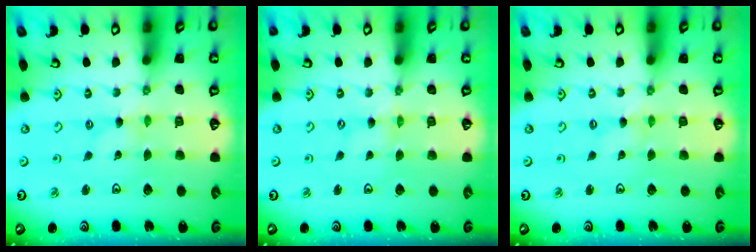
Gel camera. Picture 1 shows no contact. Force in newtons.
{"total": 0.0}
{"total": 0.0}